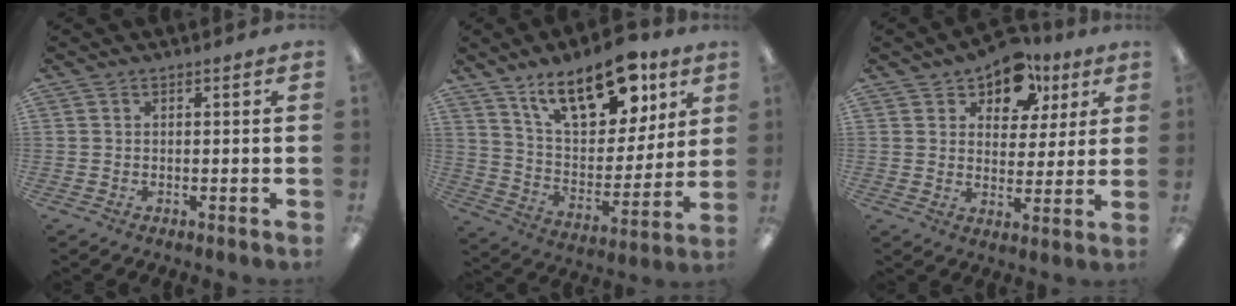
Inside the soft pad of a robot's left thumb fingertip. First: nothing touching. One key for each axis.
{"total": 19.9, "fx": 12.4, "fy": 9.7, "fz": 12.3, "tx": -0.191, "ty": -0.058, "tz": 0.212}
{"total": 11.0, "fx": 7.5, "fy": 6.7, "fz": 4.4, "tx": -0.064, "ty": -0.037, "tz": 0.134}